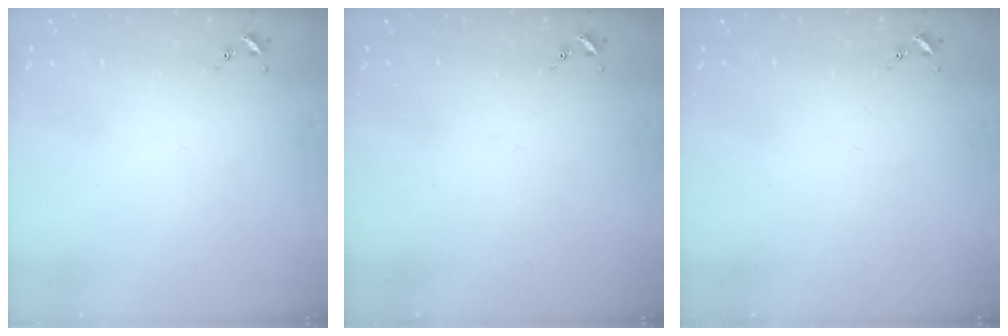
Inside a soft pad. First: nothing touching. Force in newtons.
{"total": 0.0}
{"total": 0.0}